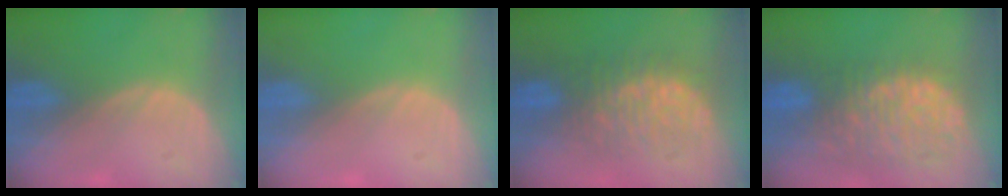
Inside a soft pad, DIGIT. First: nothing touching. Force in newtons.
{"total": 0.0}
{"total": 8.6, "press": 8.6, "slide": 0.4}
{"total": 12.6, "press": 10.3, "slide": 7.2}